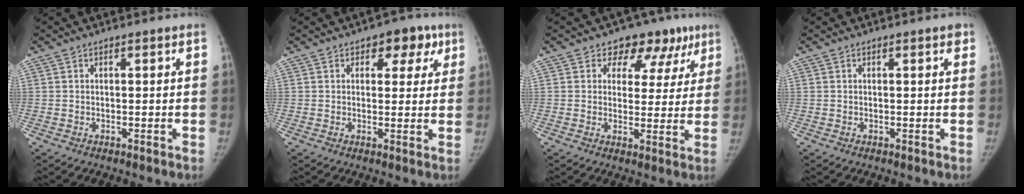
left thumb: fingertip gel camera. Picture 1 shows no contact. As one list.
[{"total": 6.4, "force": [3.1, 4.2, 3.7], "torque": [0.002, -0.004, 0.032]}, {"total": 10.0, "force": [6.0, 7.3, 3.3], "torque": [0.016, -0.013, 0.064]}, {"total": 1.0, "force": [0.5, 0.3, 0.8], "torque": [-0.009, 0.001, 0.004]}]